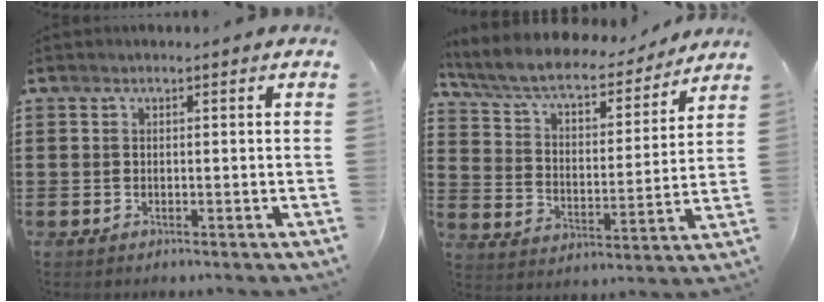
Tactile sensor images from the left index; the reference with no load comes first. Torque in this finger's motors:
{"motor_torque": [1.08, -1.06, 0.26, 0.05]}